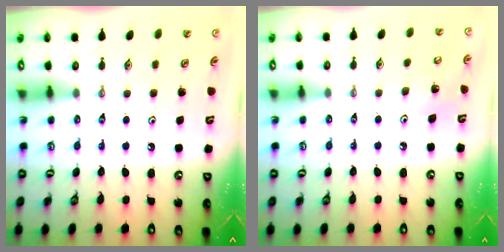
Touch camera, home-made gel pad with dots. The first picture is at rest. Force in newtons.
{"total": 4.3, "press": 4.3, "slide": 0.4}